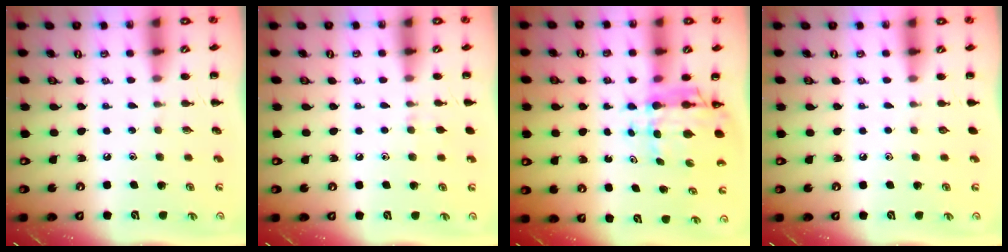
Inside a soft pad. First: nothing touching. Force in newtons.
{"total": 5.8, "press": 5.4, "slide": 2.3}
{"total": 6.9, "press": 6.6, "slide": 2.2}
{"total": 0.0}